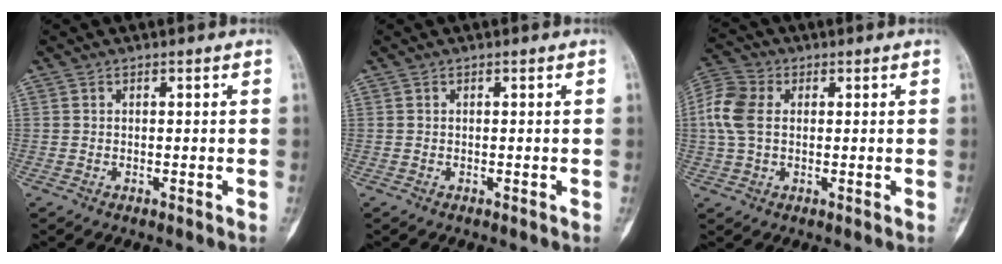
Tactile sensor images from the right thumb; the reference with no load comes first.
{"total": 0.0}
{"total": 8.6, "force": [1.2, 5.8, 6.2], "torque": [-0.149, 0.016, 0.019]}